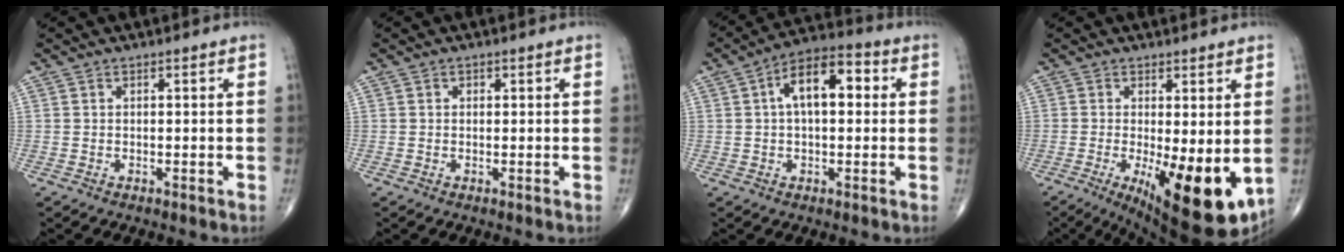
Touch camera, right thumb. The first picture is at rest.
{"total": 0.5, "force": [0.1, 0.5, 0.2], "torque": [0.004, 0.000, 0.001]}
{"total": 10.9, "force": [1.9, 5.6, 9.2], "torque": [-0.134, 0.028, 0.019]}
{"total": 15.4, "force": [-3.1, 5.2, 14.1], "torque": [-0.187, -0.031, -0.027]}